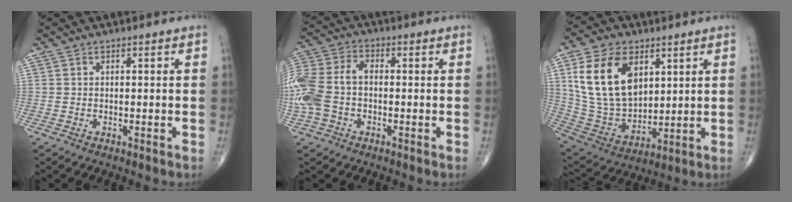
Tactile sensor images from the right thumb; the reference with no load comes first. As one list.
[{"total": 13.5, "force": [-1.9, 9.1, 9.8], "torque": [-0.247, 0.029, -0.039]}, {"total": 18.5, "force": [6.6, 11.7, 12.7], "torque": [-0.217, -0.025, 0.139]}]